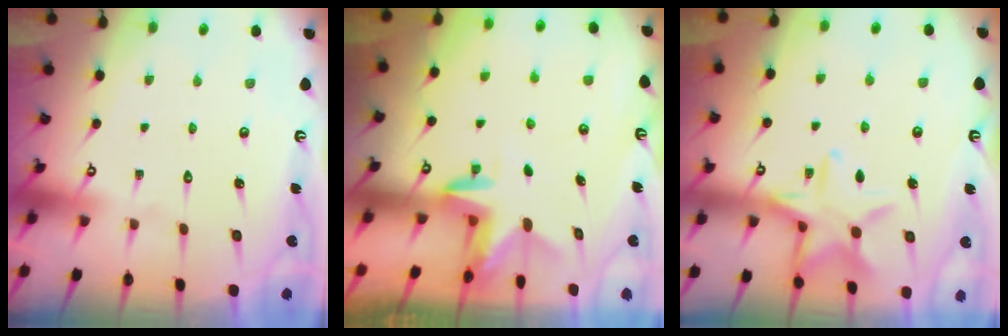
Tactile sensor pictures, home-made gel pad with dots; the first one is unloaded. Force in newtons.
{"total": 2.8, "press": 2.8, "slide": 0.1}
{"total": 14.3, "press": 14.3, "slide": 1.0}